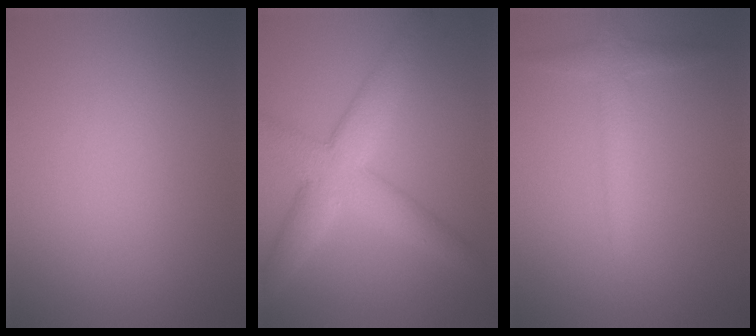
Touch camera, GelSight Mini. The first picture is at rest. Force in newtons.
{"total": 6.1, "press": 6.1, "slide": 0.2}
{"total": 2.4, "press": 2.4, "slide": 0.1}